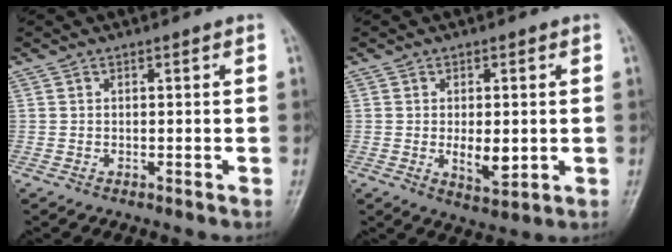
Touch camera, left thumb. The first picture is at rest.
{"total": 6.0, "force": [-0.5, 3.1, 5.2], "torque": [-0.073, -0.013, -0.001]}